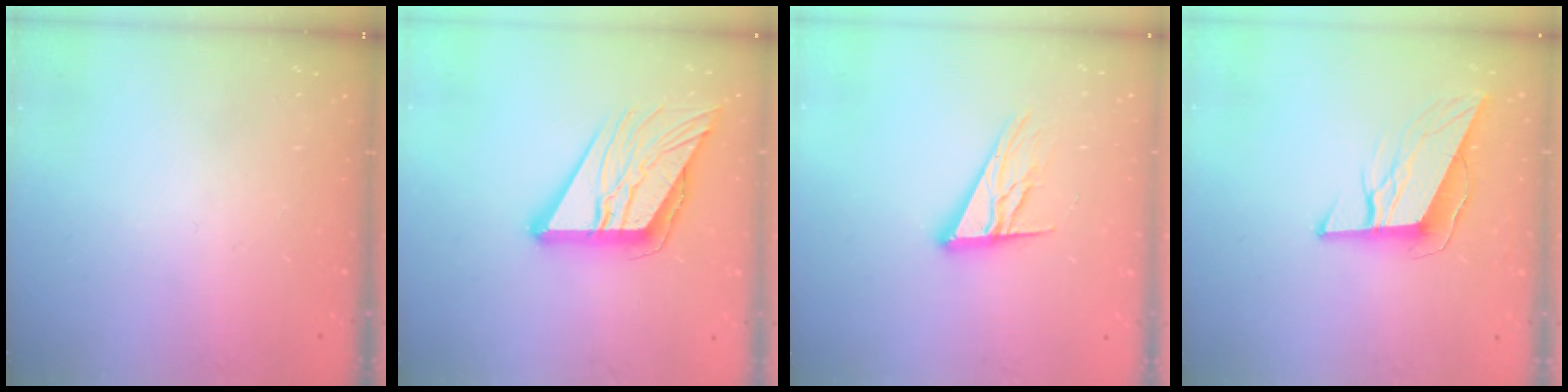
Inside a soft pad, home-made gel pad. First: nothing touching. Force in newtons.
{"total": 17.6, "press": 17.5, "slide": 2.0}
{"total": 13.3, "press": 13.1, "slide": 2.5}
{"total": 10.7, "press": 10.2, "slide": 3.3}